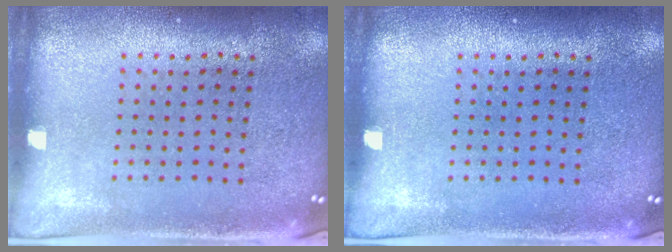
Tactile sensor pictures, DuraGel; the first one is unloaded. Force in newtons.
{"total": 0.0}